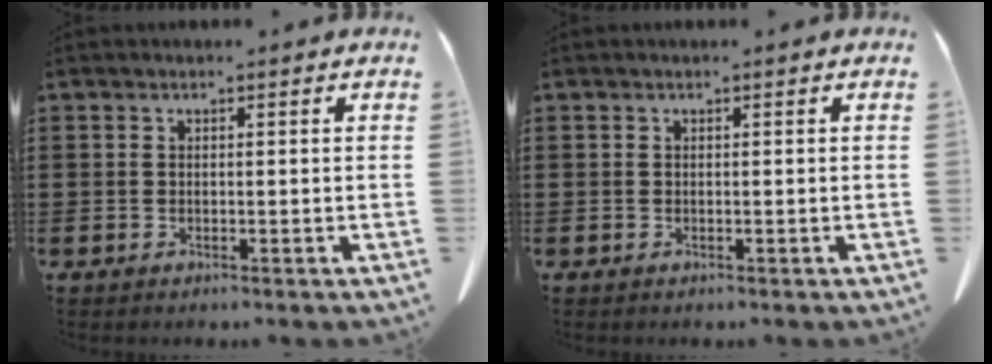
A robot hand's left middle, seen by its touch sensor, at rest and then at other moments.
{"total": 0.0}